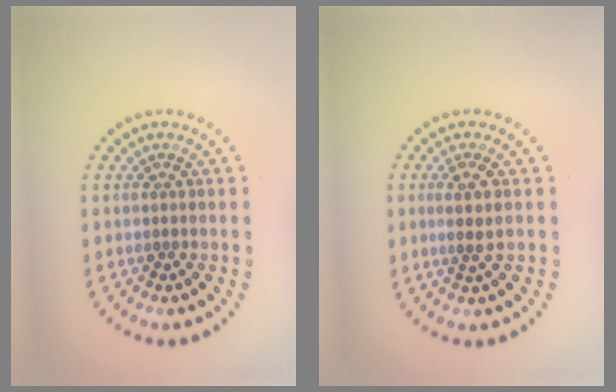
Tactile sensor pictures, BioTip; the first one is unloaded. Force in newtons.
{"total": 1.4, "press": 1.3, "slide": 0.7}